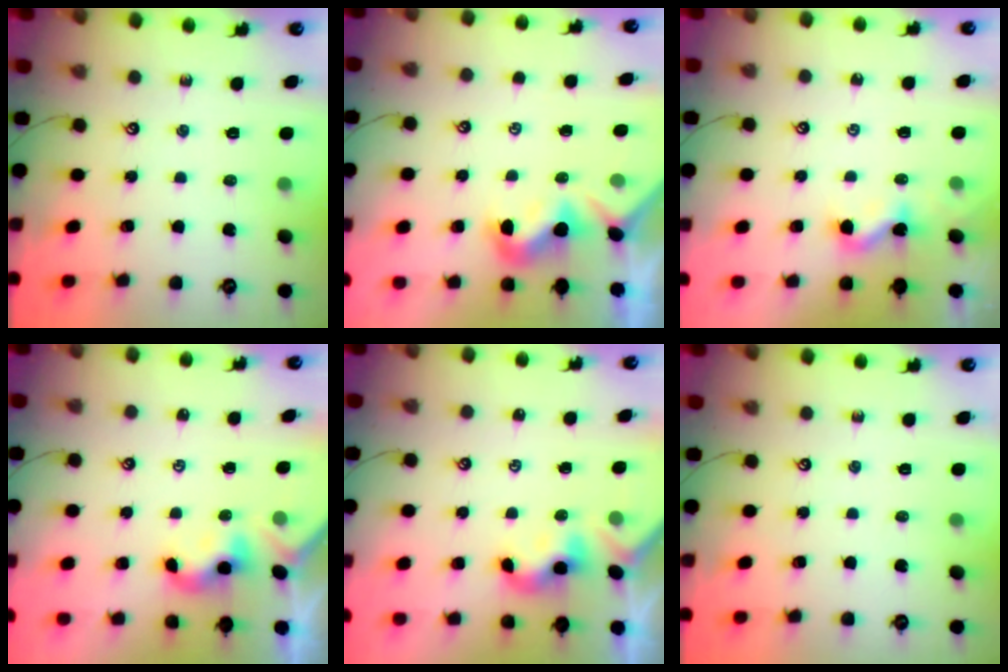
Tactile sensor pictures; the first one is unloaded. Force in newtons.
{"total": 1.0, "press": 0.8, "slide": 0.5}
{"total": 2.1, "press": 2.1, "slide": 0.3}
{"total": 2.2, "press": 2.2, "slide": 0.2}
{"total": 2.4, "press": 2.4, "slide": 0.2}
{"total": 0.0}